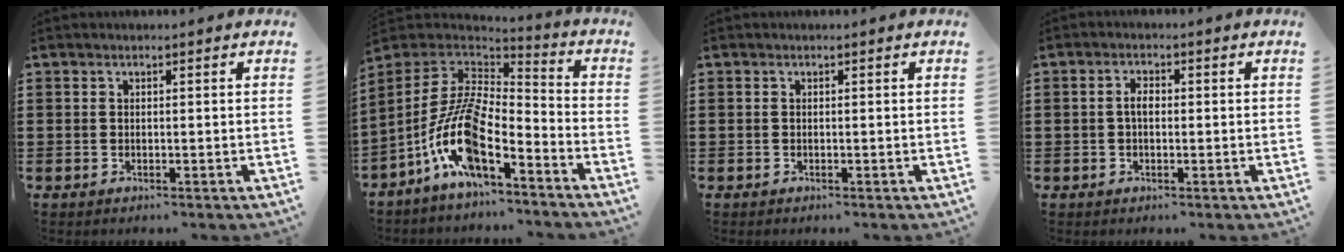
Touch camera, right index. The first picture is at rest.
{"total": 13.0, "force": [-6.7, 4.7, 10.1], "torque": [-0.231, -0.002, -0.142]}
{"total": 0.0}
{"total": 2.3, "force": [-0.1, 1.1, 2.0], "torque": [-0.038, 0.003, -0.003]}